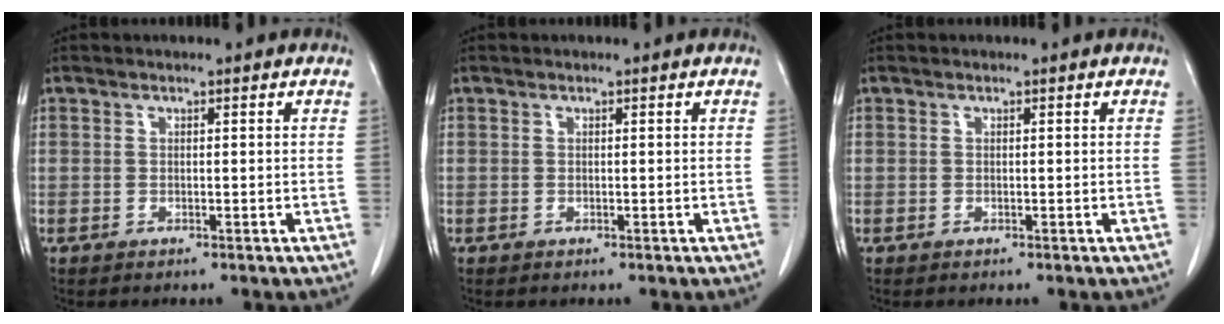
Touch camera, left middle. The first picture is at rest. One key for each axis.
{"total": 0.0}
{"total": 0.0}